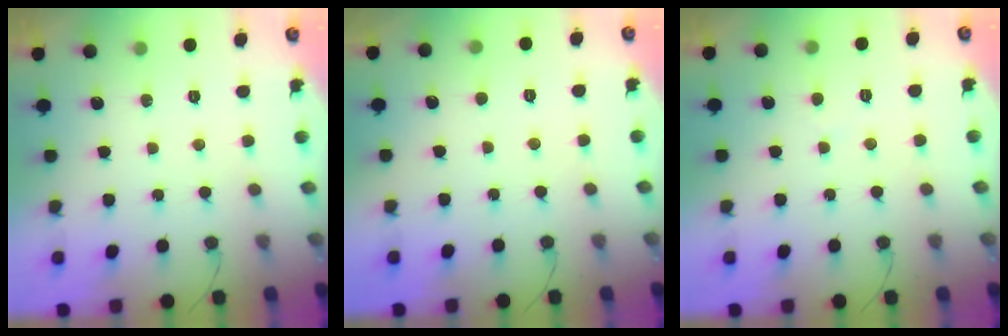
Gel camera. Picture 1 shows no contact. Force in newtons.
{"total": 2.5, "press": 2.5, "slide": 0.3}
{"total": 1.8, "press": 1.8, "slide": 0.2}